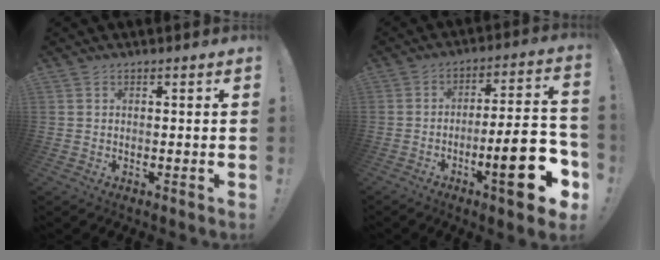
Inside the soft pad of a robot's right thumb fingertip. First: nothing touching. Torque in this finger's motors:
{"motor_torque": [0.83, 1.07, 1.39, -1.39, 0.05]}